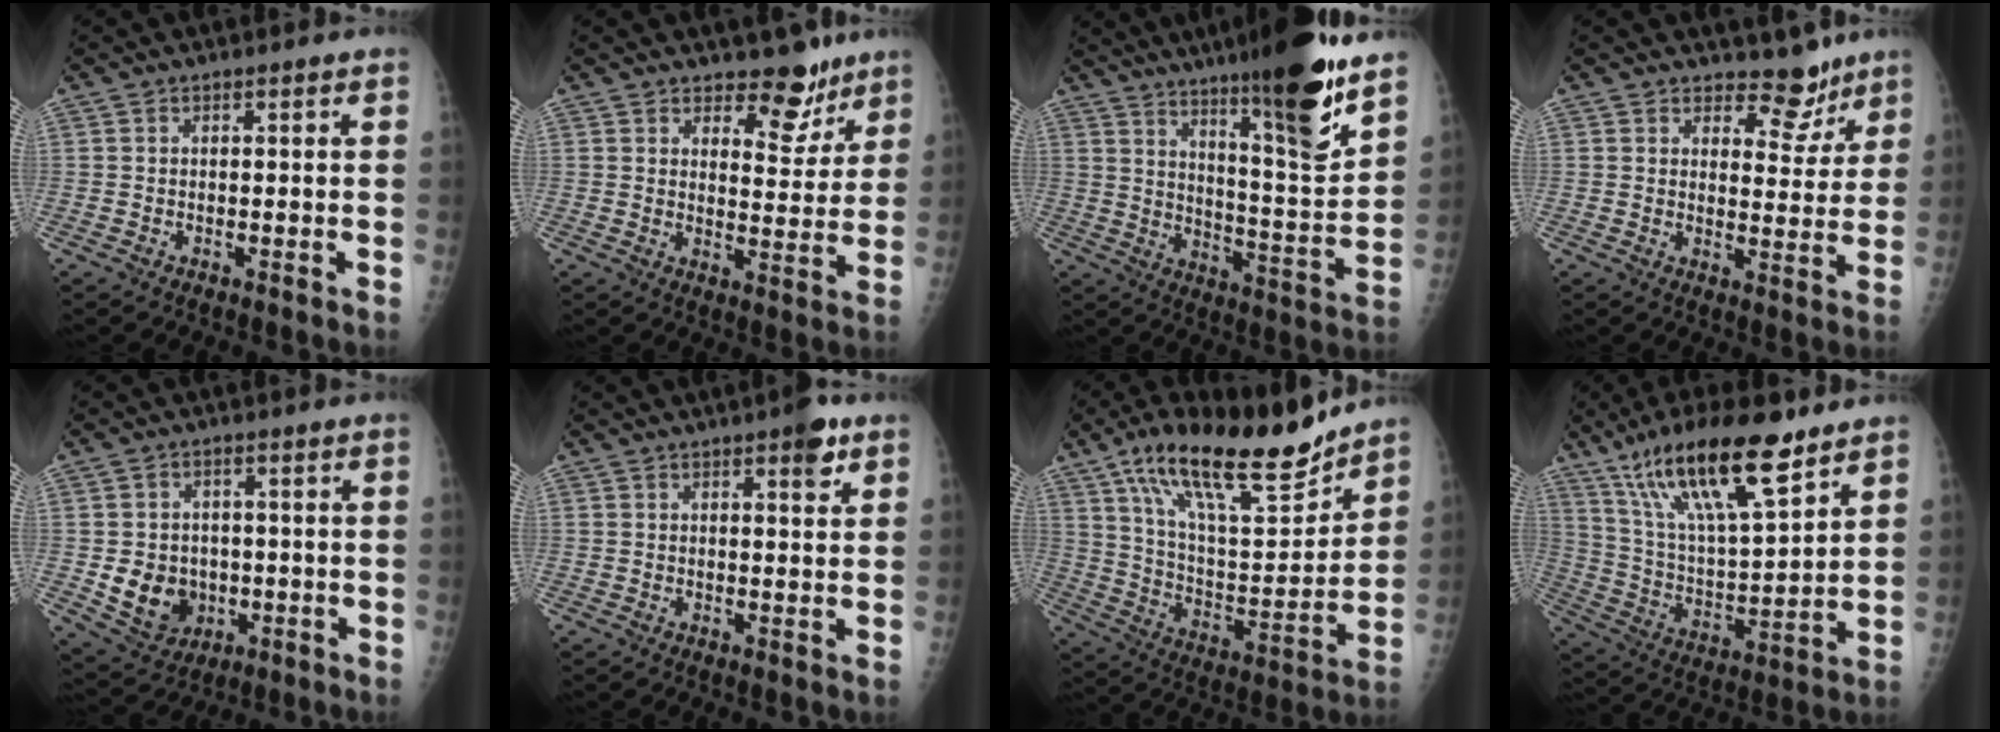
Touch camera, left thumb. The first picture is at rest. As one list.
[{"total": 7.7, "force": [6.0, 3.8, 2.9], "torque": [-0.004, -0.043, 0.090]}, {"total": 19.8, "force": [13.3, 2.4, 14.4], "torque": [-0.189, -0.082, 0.212]}, {"total": 6.4, "force": [5.3, 3.3, 1.4], "torque": [0.012, -0.042, 0.078]}, {"total": 8.9, "force": [-1.2, 7.6, 4.4], "torque": [-0.043, -0.001, -0.003]}, {"total": 4.4, "force": [2.6, 1.3, 3.3], "torque": [-0.037, -0.011, 0.031]}, {"total": 23.9, "force": [17.1, 7.2, 15.0], "torque": [-0.217, -0.064, 0.294]}, {"total": 21.5, "force": [13.9, 5.7, 15.3], "torque": [-0.259, -0.048, 0.259]}]